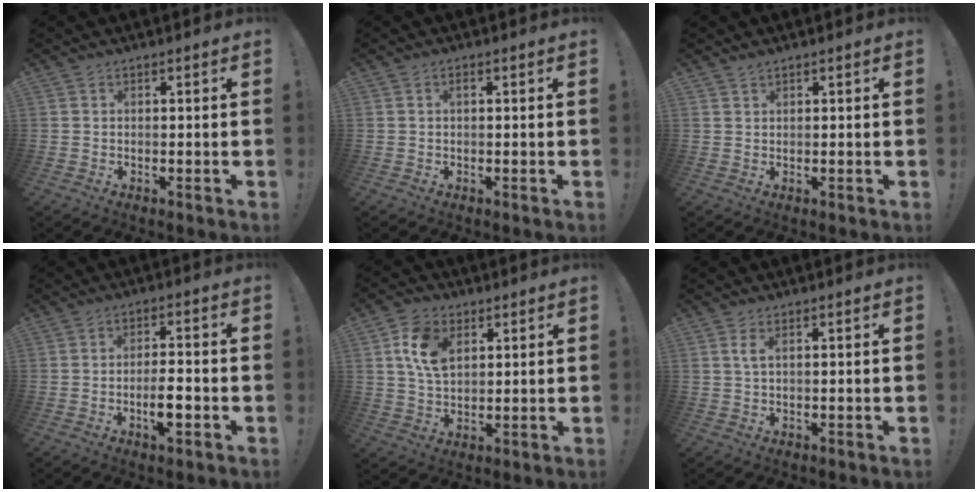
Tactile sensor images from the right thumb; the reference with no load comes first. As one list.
[{"total": 0.6, "force": [0.1, 0.3, 0.6], "torque": [-0.008, 0.003, -0.001]}, {"total": 1.0, "force": [1.0, 0.3, 0.1], "torque": [-0.001, -0.001, 0.019]}, {"total": 6.7, "force": [-2.6, 1.7, 5.9], "torque": [-0.103, 0.004, -0.044]}, {"total": 11.5, "force": [4.3, 7.6, 7.5], "torque": [-0.136, 0.004, 0.083]}, {"total": 2.3, "force": [0.8, 0.5, 2.1], "torque": [-0.038, -0.001, 0.012]}]